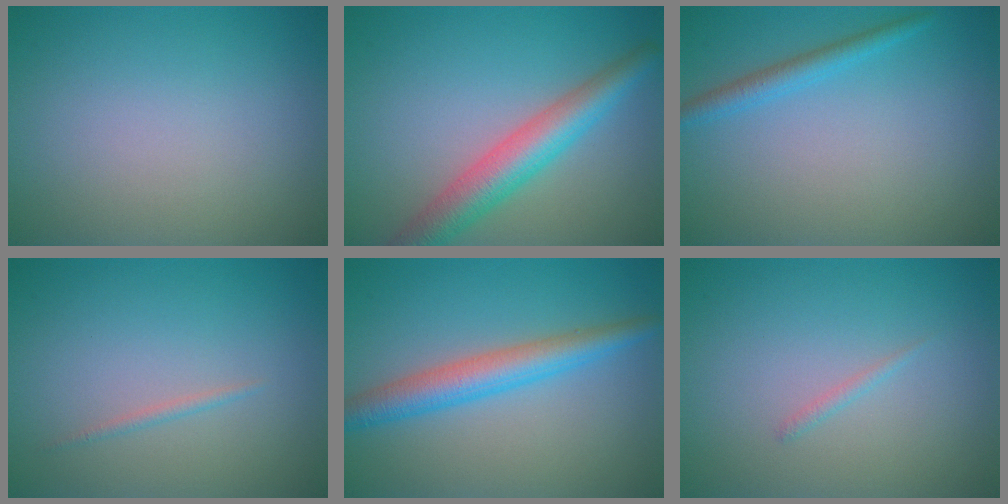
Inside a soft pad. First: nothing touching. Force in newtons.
{"total": 5.3, "press": 5.3, "slide": 0.2}
{"total": 2.0, "press": 2.0, "slide": 0.1}
{"total": 0.6, "press": 0.6, "slide": 0.0}
{"total": 4.2, "press": 4.2, "slide": 0.1}
{"total": 0.6, "press": 0.6, "slide": 0.1}